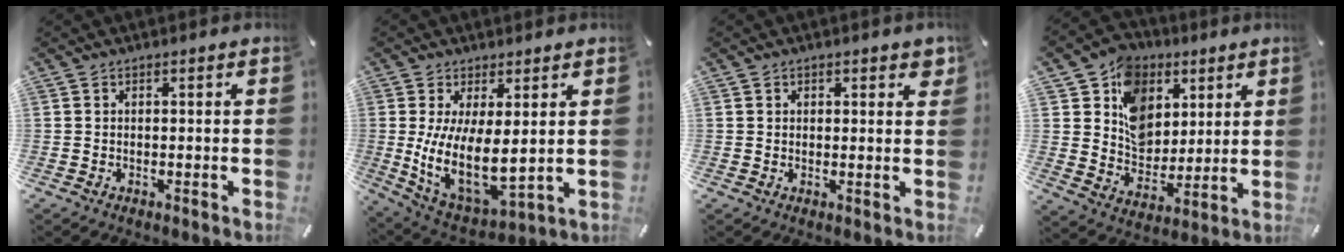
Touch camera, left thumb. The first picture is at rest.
{"total": 12.3, "force": [2.9, 5.9, 10.4], "torque": [-0.215, -0.040, 0.059]}
{"total": 1.8, "force": [1.1, 1.0, 0.9], "torque": [-0.004, -0.002, 0.016]}
{"total": 12.3, "force": [4.8, 10.5, 4.3], "torque": [-0.083, -0.029, 0.095]}